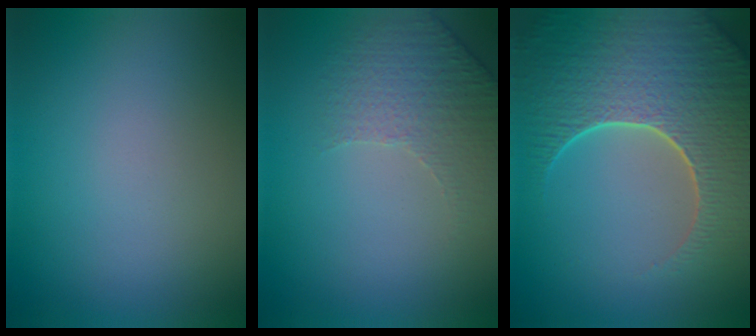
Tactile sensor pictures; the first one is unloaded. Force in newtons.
{"total": 1.9, "press": 1.6, "slide": 1.0}
{"total": 9.1, "press": 6.5, "slide": 6.3}